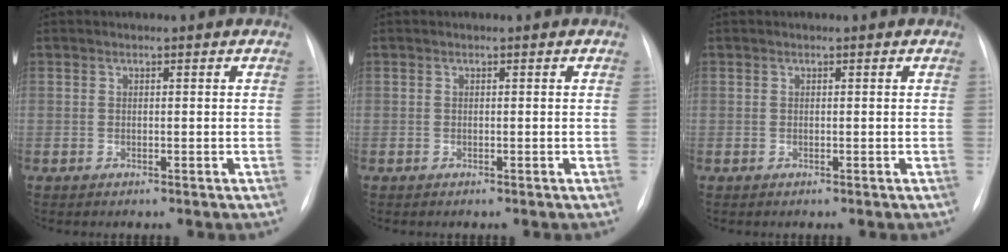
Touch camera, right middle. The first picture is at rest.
{"total": 0.0}
{"total": 0.0}